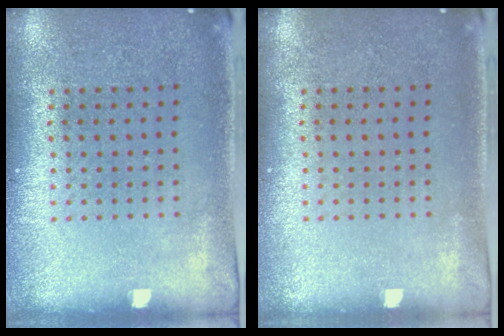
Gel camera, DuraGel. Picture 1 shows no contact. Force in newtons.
{"total": 0.0}